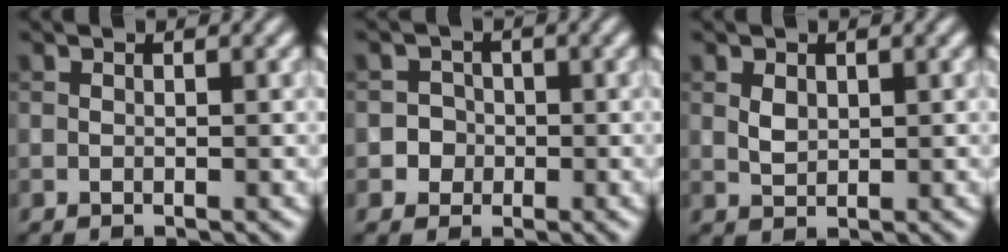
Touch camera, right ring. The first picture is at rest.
{"total": 2.3, "force": [-0.6, 2.2, 0.3], "torque": [0.023, 0.009, -0.019]}
{"total": 1.3, "force": [0.5, 0.9, 0.8], "torque": [-0.019, -0.001, 0.014]}